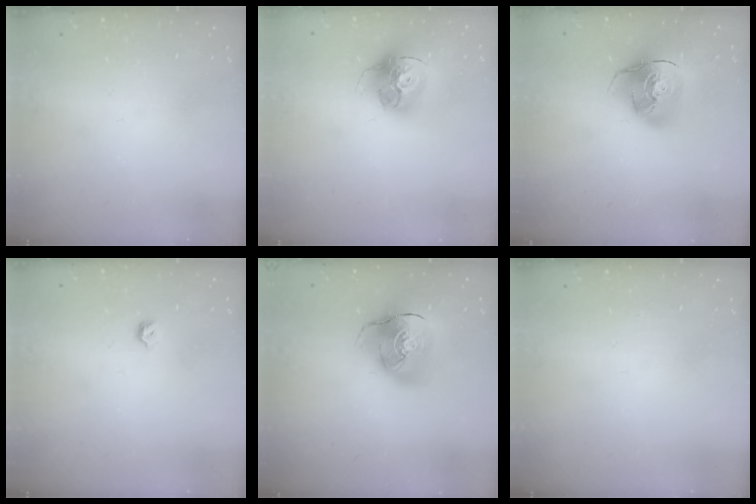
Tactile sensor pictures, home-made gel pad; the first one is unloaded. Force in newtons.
{"total": 16.2, "press": 16.1, "slide": 1.6}
{"total": 16.2, "press": 16.0, "slide": 2.4}
{"total": 4.0, "press": 3.9, "slide": 0.7}
{"total": 15.9, "press": 15.6, "slide": 2.7}
{"total": 0.0}